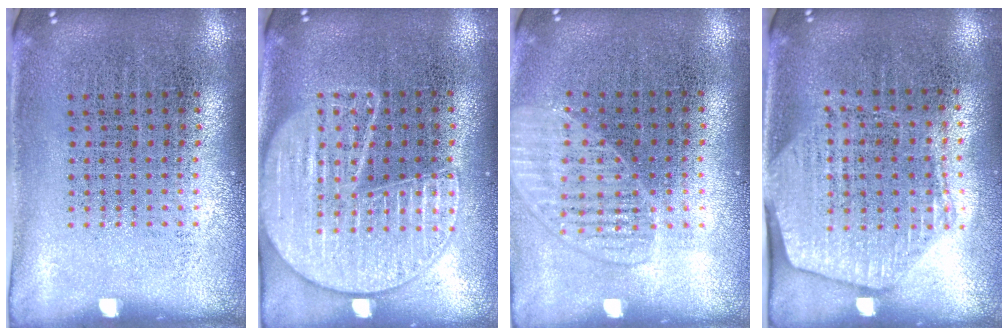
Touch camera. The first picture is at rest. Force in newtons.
{"total": 2.0, "press": 2.0, "slide": 0.2}
{"total": 1.4, "press": 1.4, "slide": 0.3}
{"total": 1.7, "press": 1.5, "slide": 0.8}